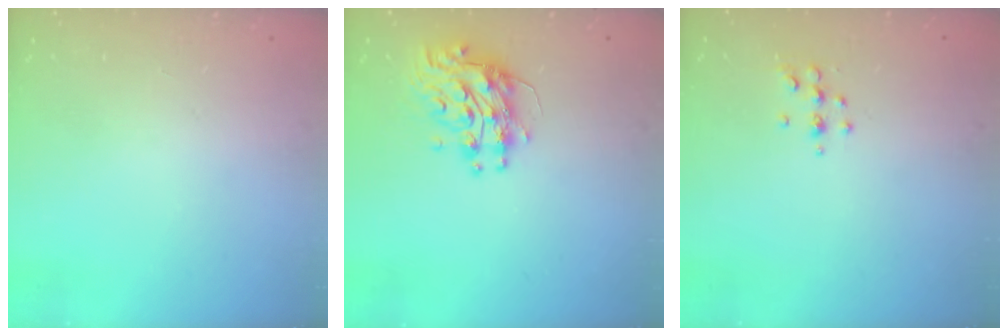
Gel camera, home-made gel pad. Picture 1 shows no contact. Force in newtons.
{"total": 10.4, "press": 10.4, "slide": 1.0}
{"total": 5.0, "press": 4.8, "slide": 1.4}